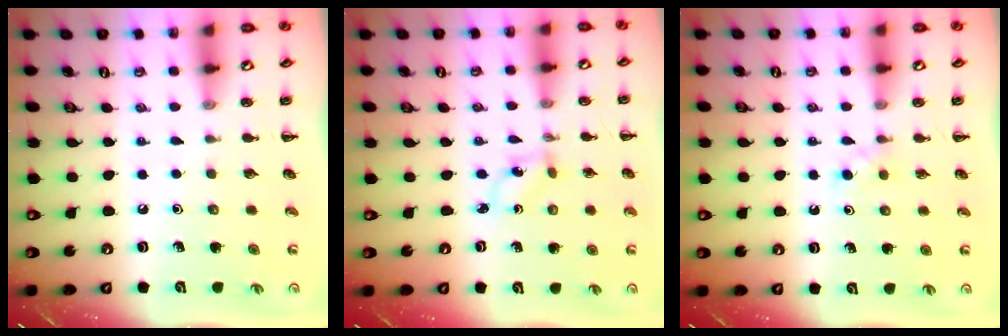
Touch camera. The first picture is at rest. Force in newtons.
{"total": 0.9, "press": 0.8, "slide": 0.5}
{"total": 2.7, "press": 2.5, "slide": 1.1}